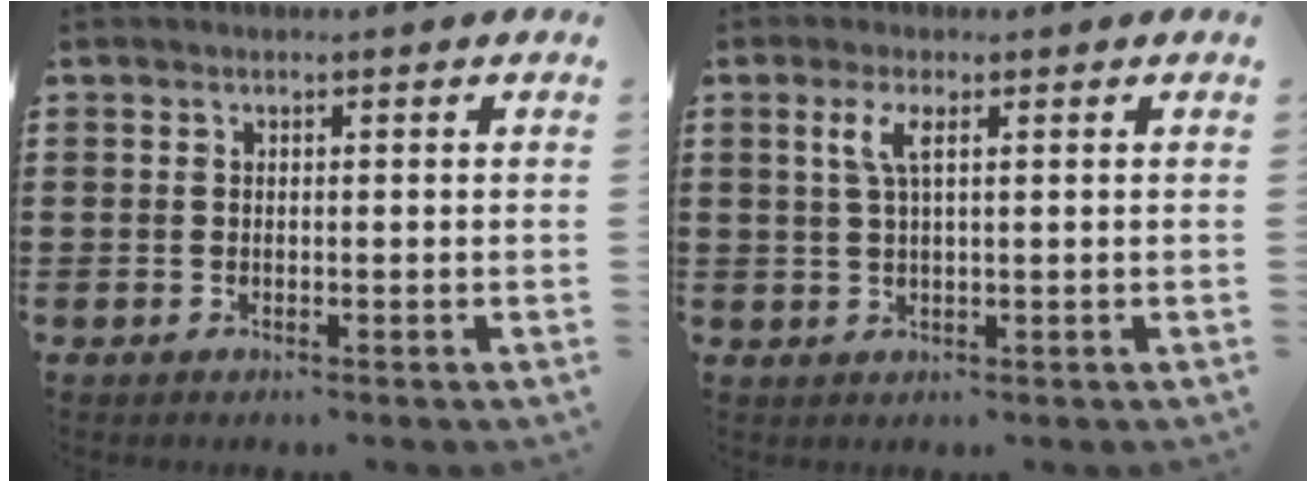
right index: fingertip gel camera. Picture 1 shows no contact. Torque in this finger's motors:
{"motor_torque": [0.26, -0.21, 0.27, 0.11]}